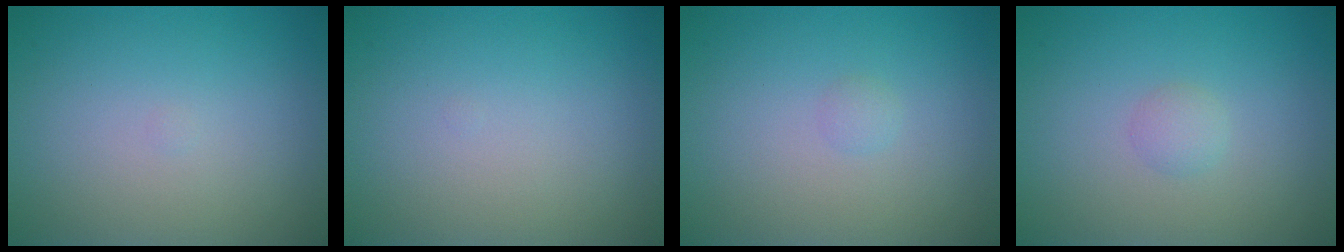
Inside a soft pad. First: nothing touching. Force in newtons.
{"total": 0.0}
{"total": 0.6, "press": 0.6, "slide": 0.0}
{"total": 1.0, "press": 1.0, "slide": 0.1}